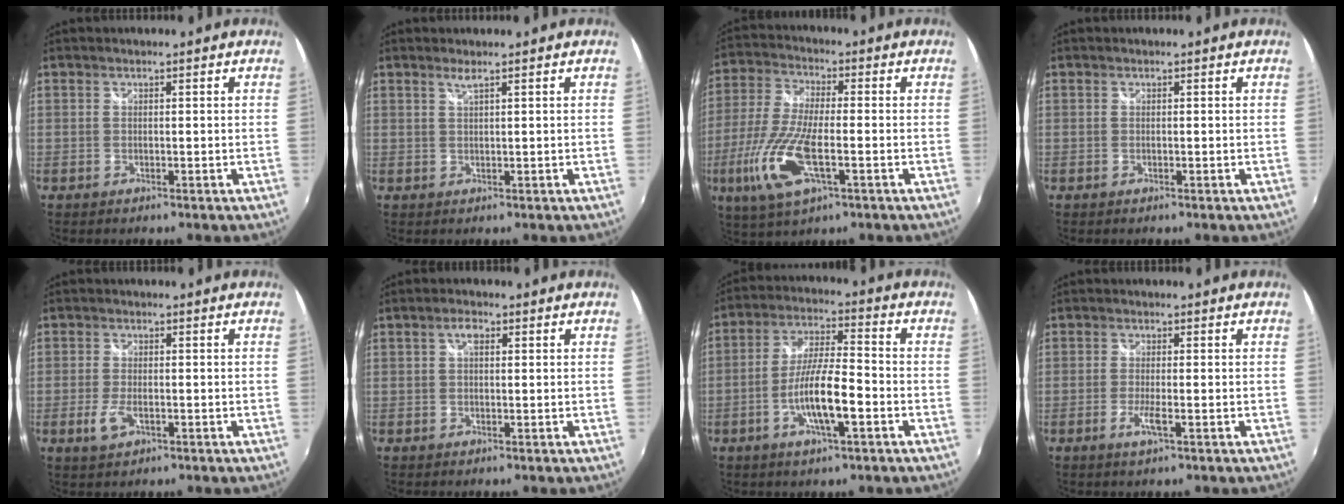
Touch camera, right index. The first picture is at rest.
{"total": 1.2, "force": [0.9, -0.3, 0.8], "torque": [-0.013, 0.001, 0.016]}
{"total": 14.3, "force": [-4.9, 4.6, 12.7], "torque": [-0.282, -0.018, -0.097]}
{"total": 0.0}
{"total": 3.9, "force": [-1.6, 1.8, 3.1], "torque": [-0.072, -0.007, -0.030]}
{"total": 2.0, "force": [0.6, 1.0, 1.6], "torque": [-0.028, 0.008, 0.008]}
{"total": 10.7, "force": [-3.9, 1.9, 9.8], "torque": [-0.192, -0.002, -0.071]}
{"total": 2.8, "force": [-1.3, 0.0, 2.5], "torque": [-0.055, -0.007, -0.026]}